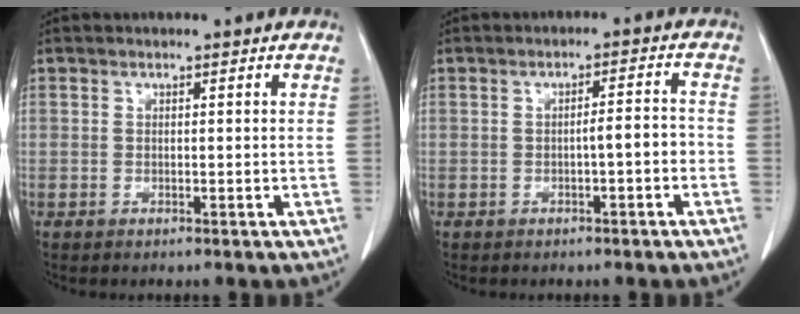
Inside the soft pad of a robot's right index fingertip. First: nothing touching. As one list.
[{"total": 3.1, "force": [-0.8, 0.5, 3.0], "torque": [-0.039, 0.011, -0.012]}]